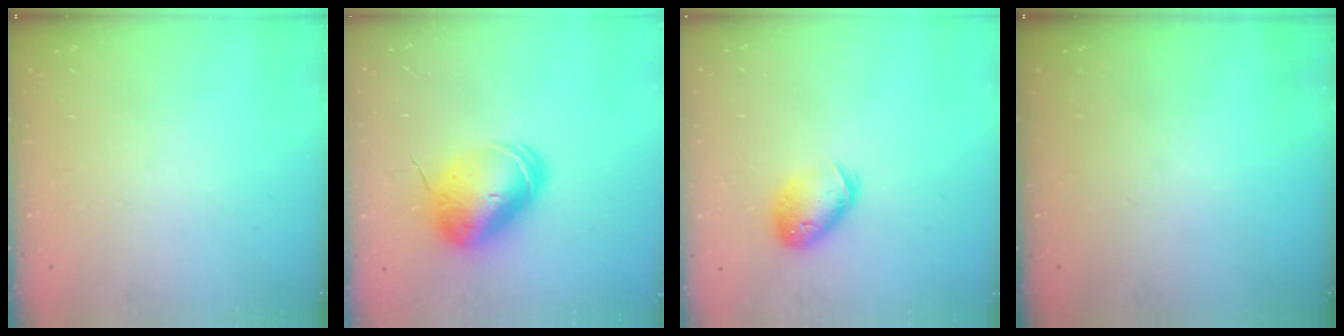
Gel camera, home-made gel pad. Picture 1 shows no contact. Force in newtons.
{"total": 10.5, "press": 10.3, "slide": 2.0}
{"total": 12.4, "press": 12.3, "slide": 1.9}
{"total": 0.0}